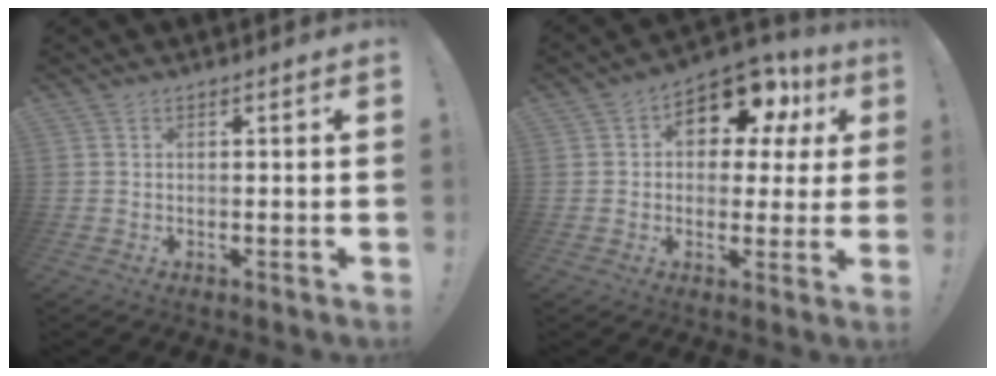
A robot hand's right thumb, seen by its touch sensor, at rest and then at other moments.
{"total": 12.1, "force": [6.3, 7.1, 7.5], "torque": [-0.104, -0.037, 0.109]}